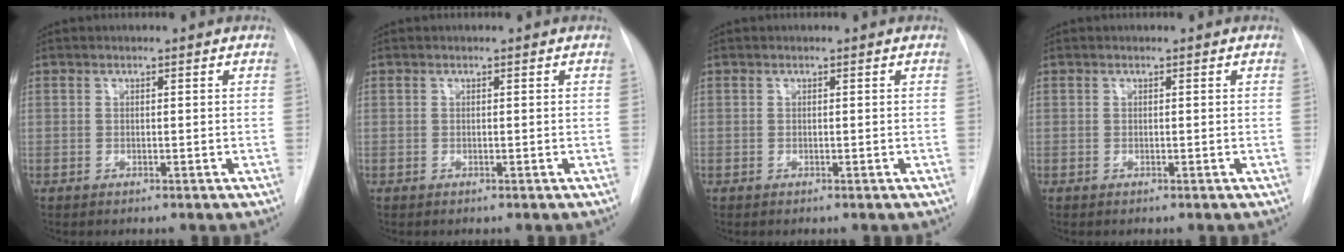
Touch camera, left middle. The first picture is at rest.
{"total": 0.0}
{"total": 0.0}
{"total": 0.0}